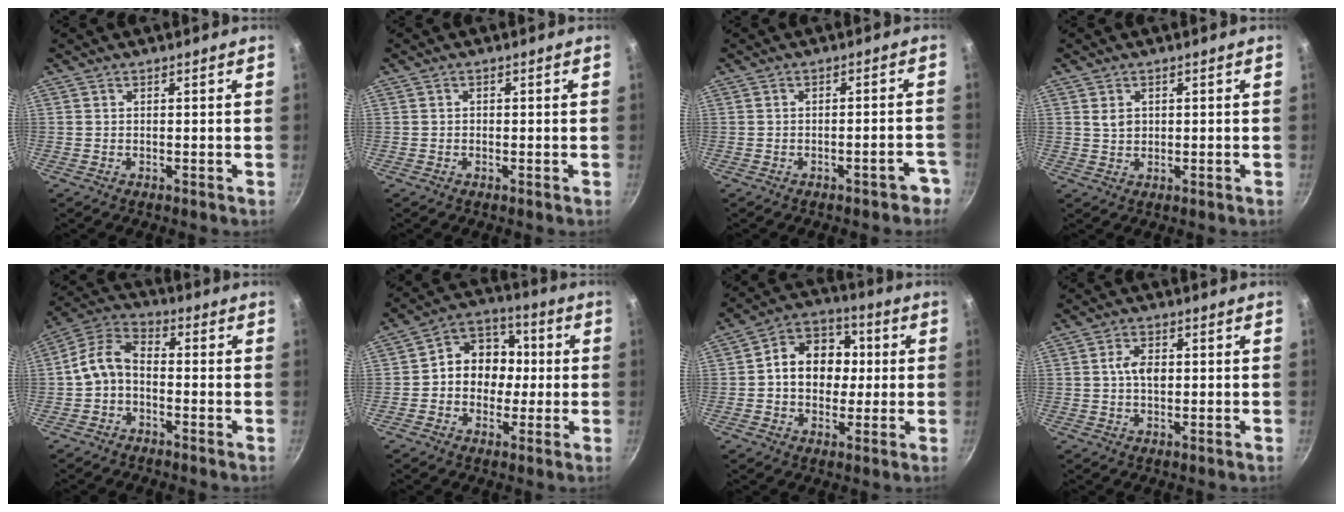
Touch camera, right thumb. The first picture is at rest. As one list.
[{"total": 0.6, "force": [-0.1, 0.5, 0.3], "torque": [-0.003, 0.004, -0.001]}, {"total": 4.3, "force": [-2.8, 1.5, 2.9], "torque": [-0.015, 0.036, -0.022]}, {"total": 2.3, "force": [0.6, 1.7, 1.4], "torque": [-0.020, -0.002, 0.014]}, {"total": 7.6, "force": [-1.8, 5.0, 5.4], "torque": [-0.102, 0.041, -0.049]}, {"total": 11.5, "force": [-0.2, 9.8, 6.1], "torque": [-0.040, 0.031, -0.023]}, {"total": 12.9, "force": [0.7, 10.3, 7.7], "torque": [-0.078, 0.022, -0.006]}, {"total": 4.1, "force": [0.2, 2.5, 3.3], "torque": [-0.050, 0.008, 0.000]}]